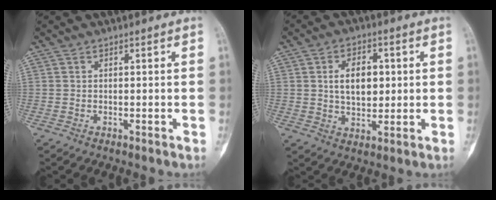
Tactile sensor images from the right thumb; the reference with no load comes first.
{"total": 8.5, "force": [1.4, 5.4, 6.4], "torque": [-0.085, -0.002, 0.025]}